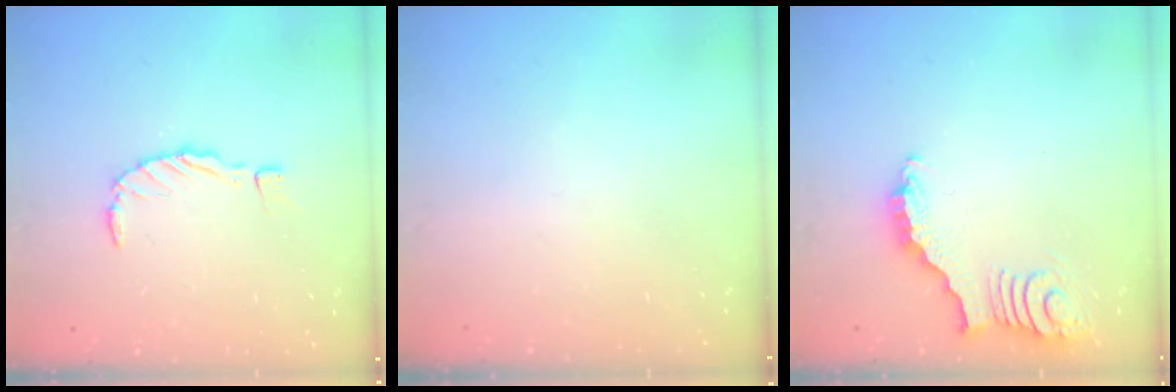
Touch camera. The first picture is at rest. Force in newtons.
{"total": 0.0}
{"total": 3.1, "press": 3.1, "slide": 0.5}